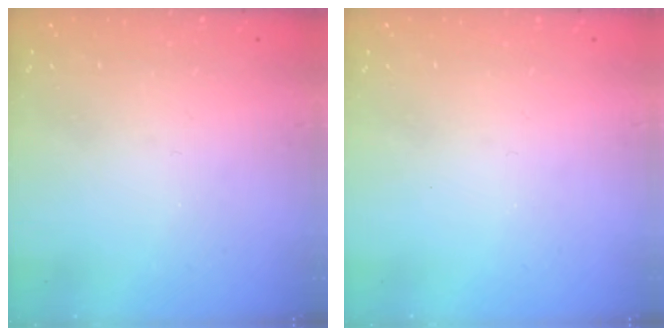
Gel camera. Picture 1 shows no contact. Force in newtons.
{"total": 0.0}